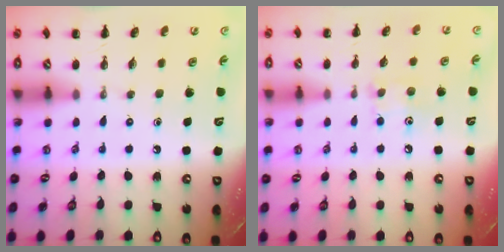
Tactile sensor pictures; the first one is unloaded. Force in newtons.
{"total": 7.6, "press": 7.5, "slide": 1.4}